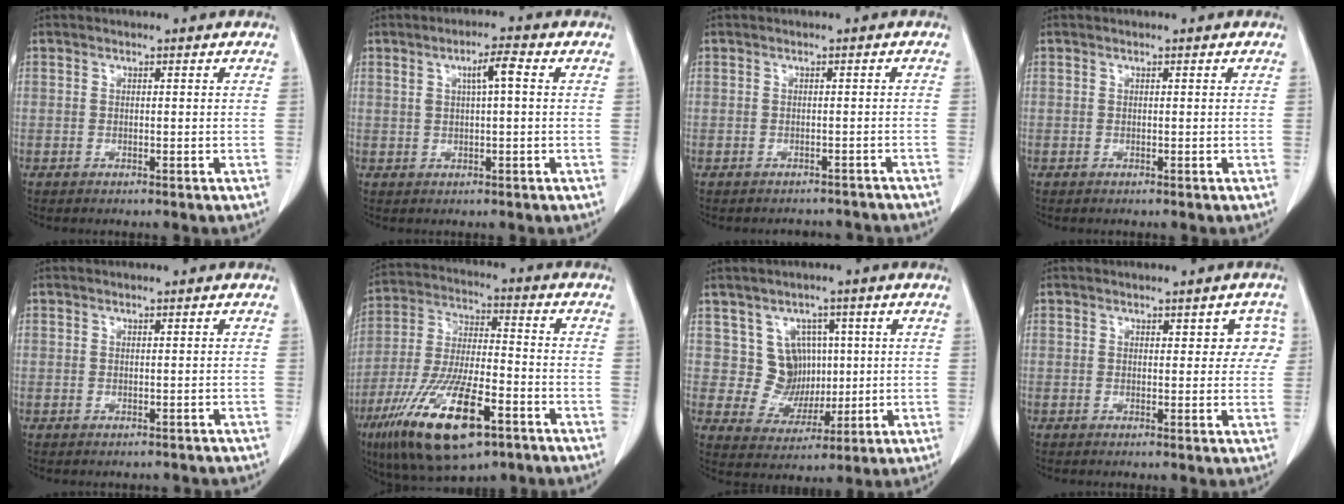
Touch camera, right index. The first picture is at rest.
{"total": 3.8, "force": [1.1, 0.4, 3.6], "torque": [-0.062, 0.008, 0.019]}
{"total": 5.5, "force": [-5.1, 2.0, 0.2], "torque": [0.004, 0.013, -0.047]}
{"total": 0.0}
{"total": 1.3, "force": [-1.0, 0.8, 0.1], "torque": [0.002, 0.005, -0.013]}
{"total": 18.2, "force": [-9.7, 5.0, 14.6], "torque": [-0.305, -0.024, -0.168]}
{"total": 6.6, "force": [1.8, 6.0, 2.1], "torque": [-0.029, 0.012, 0.046]}
{"total": 3.9, "force": [1.5, 2.2, 2.9], "torque": [-0.013, 0.012, 0.013]}